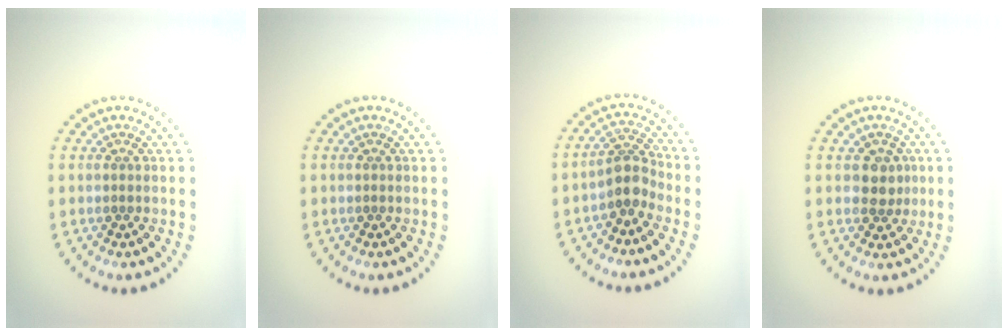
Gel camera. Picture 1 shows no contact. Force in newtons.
{"total": 0.0}
{"total": 2.8, "press": 2.3, "slide": 1.7}
{"total": 2.2, "press": 2.0, "slide": 0.9}